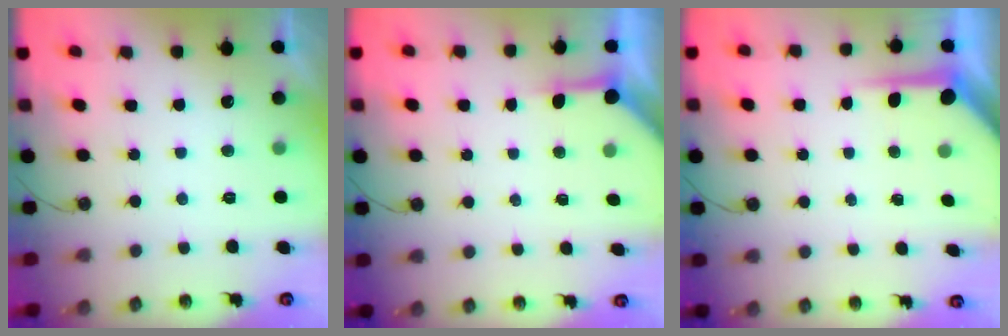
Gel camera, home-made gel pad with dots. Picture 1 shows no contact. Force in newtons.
{"total": 4.0, "press": 3.9, "slide": 0.5}
{"total": 5.3, "press": 5.3, "slide": 0.4}